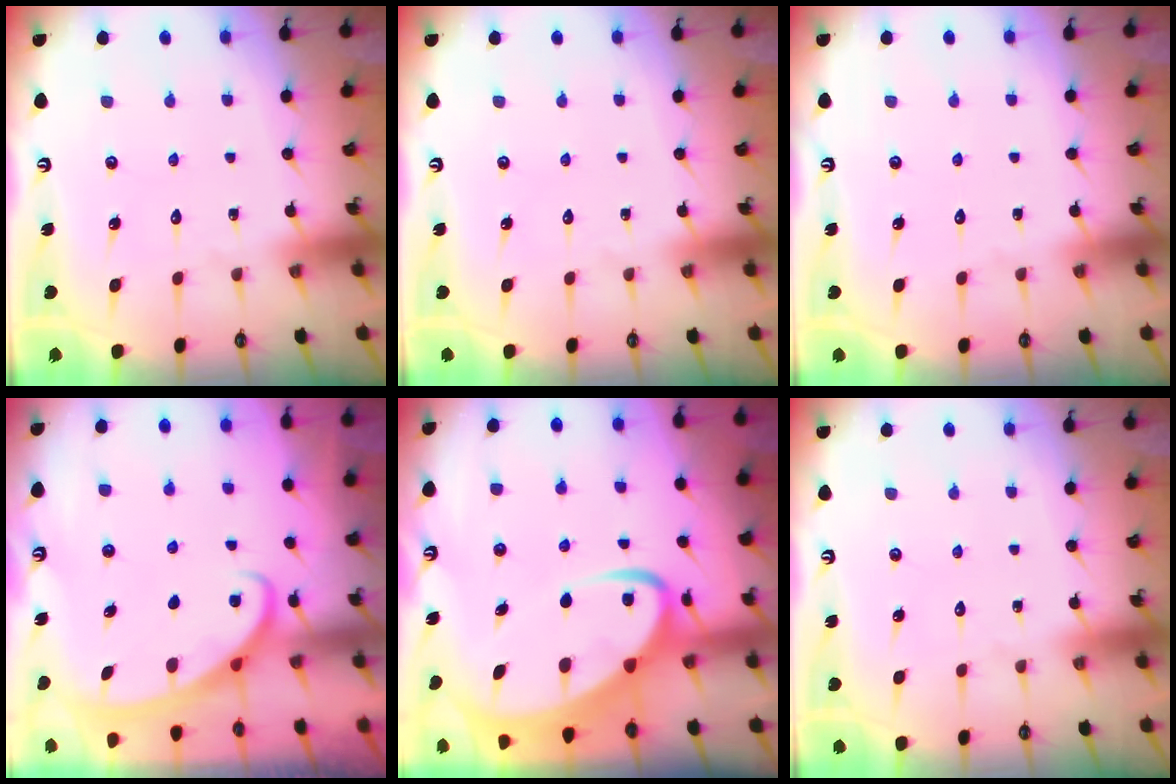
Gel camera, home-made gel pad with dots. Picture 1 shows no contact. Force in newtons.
{"total": 0.0}
{"total": 0.0}
{"total": 3.0, "press": 2.9, "slide": 0.4}
{"total": 8.3, "press": 8.3, "slide": 0.9}
{"total": 0.0}